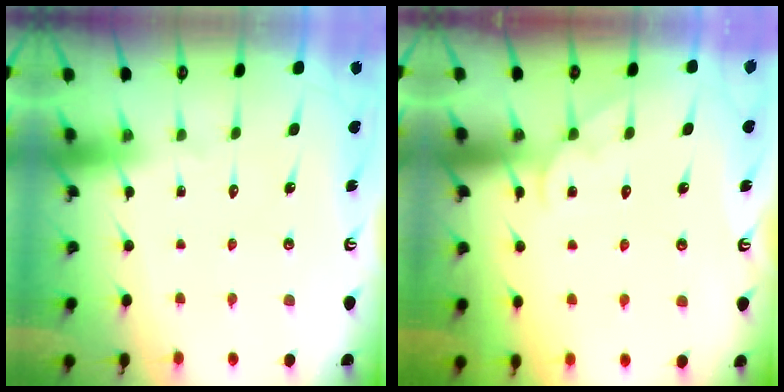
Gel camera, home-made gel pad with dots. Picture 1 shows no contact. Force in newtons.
{"total": 3.5, "press": 3.5, "slide": 0.3}